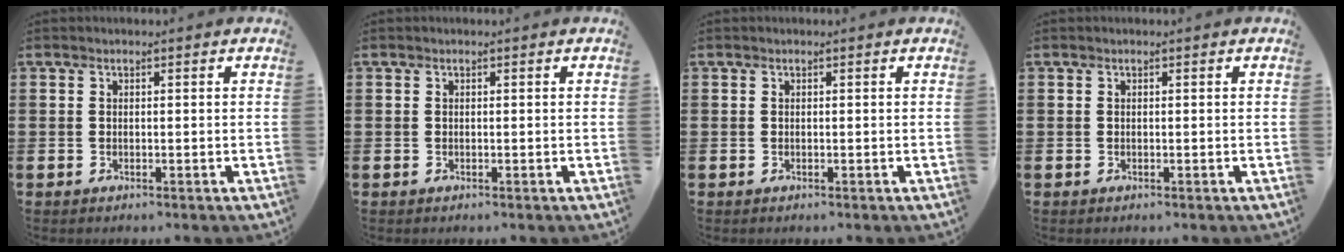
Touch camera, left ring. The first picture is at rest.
{"total": 0.0}
{"total": 0.0}
{"total": 0.0}